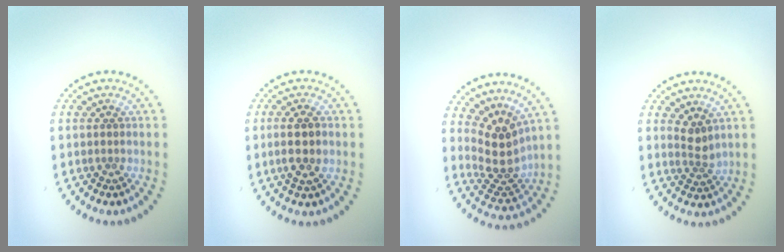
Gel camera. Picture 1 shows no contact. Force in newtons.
{"total": 2.7, "press": 2.6, "slide": 0.7}
{"total": 3.7, "press": 2.8, "slide": 2.5}
{"total": 1.8, "press": 1.3, "slide": 1.2}